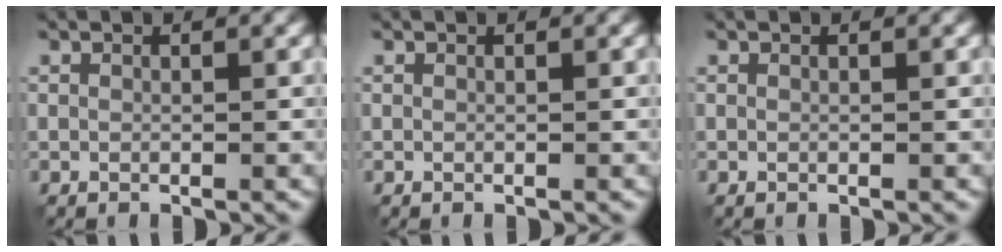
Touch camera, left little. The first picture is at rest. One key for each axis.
{"total": 0.0}
{"total": 0.0}